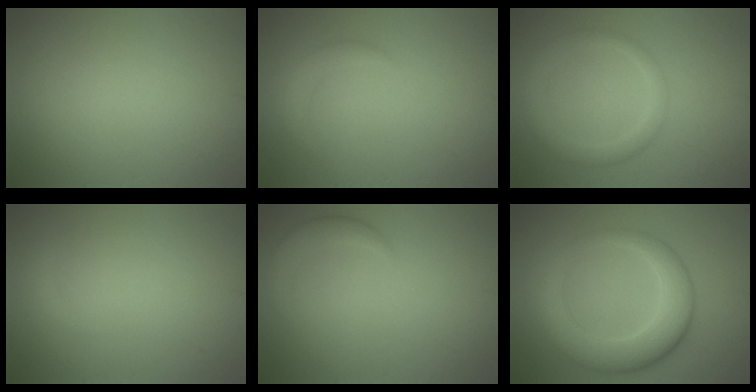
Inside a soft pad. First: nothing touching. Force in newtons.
{"total": 1.6, "press": 1.6, "slide": 0.1}
{"total": 2.7, "press": 2.7, "slide": 0.1}
{"total": 0.6, "press": 0.6, "slide": 0.0}
{"total": 2.0, "press": 2.0, "slide": 0.2}
{"total": 6.4, "press": 6.4, "slide": 0.2}